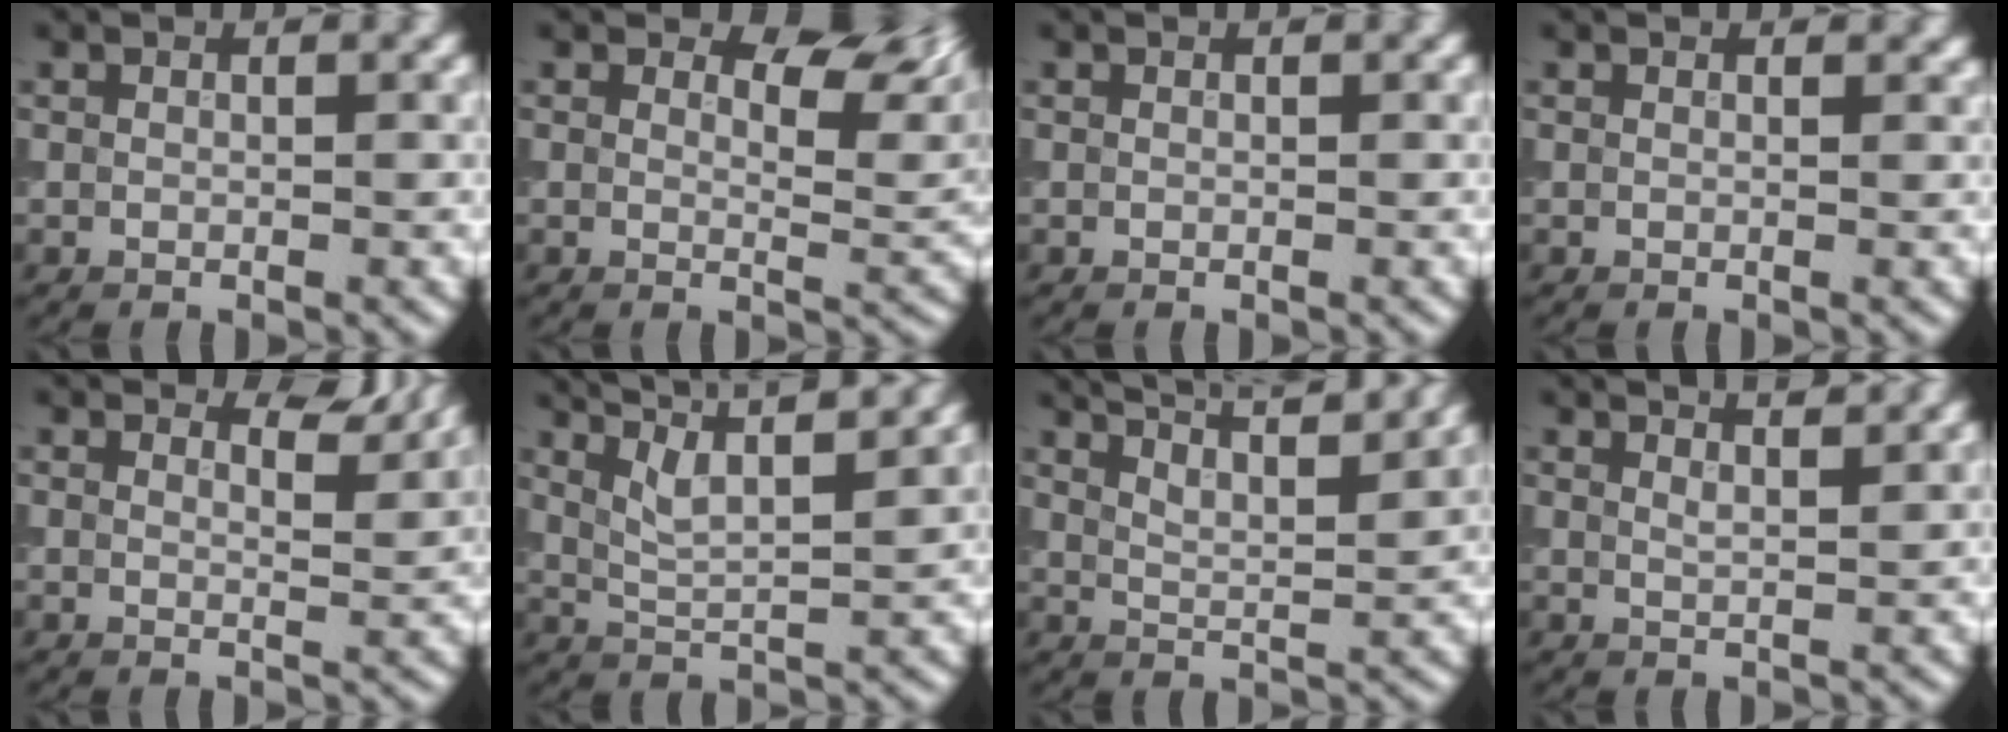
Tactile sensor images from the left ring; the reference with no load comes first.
{"total": 5.8, "force": [3.0, 2.8, 4.0], "torque": [-0.046, -0.003, 0.043]}
{"total": 0.0}
{"total": 0.6, "force": [0.6, 0.1, 0.2], "torque": [-0.003, -0.003, 0.006]}
{"total": 2.7, "force": [2.4, 0.5, 1.1], "torque": [-0.017, -0.007, 0.030]}
{"total": 8.9, "force": [6.5, 2.7, 5.4], "torque": [-0.089, 0.028, 0.076]}
{"total": 11.3, "force": [8.7, 3.3, 6.3], "torque": [-0.066, 0.037, 0.084]}
{"total": 4.4, "force": [3.3, 1.6, 2.4], "torque": [-0.009, 0.033, 0.012]}